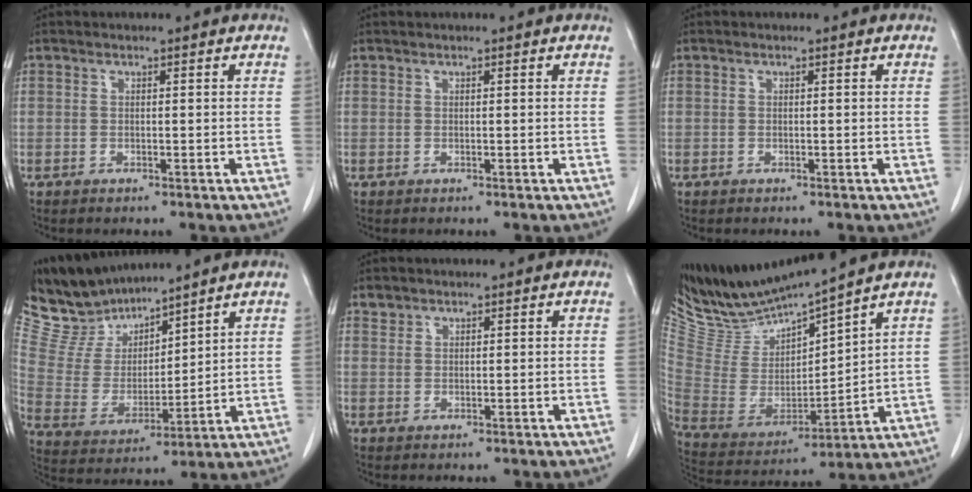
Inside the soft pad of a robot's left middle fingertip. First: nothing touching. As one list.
[{"total": 0.0}, {"total": 0.0}, {"total": 11.1, "force": [10.6, 2.5, 1.9], "torque": [-0.060, 0.009, 0.227]}, {"total": 1.0, "force": [0.8, 0.5, -0.1], "torque": [0.006, 0.004, 0.014]}, {"total": 12.4, "force": [12.0, -0.7, 3.1], "torque": [-0.071, -0.021, 0.253]}]